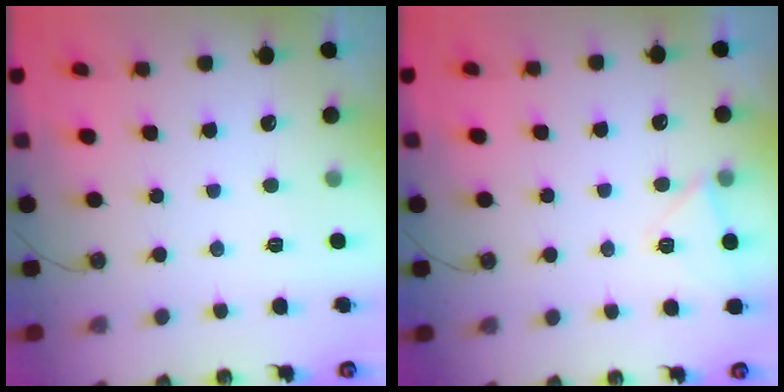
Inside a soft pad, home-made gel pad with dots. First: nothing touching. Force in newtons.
{"total": 4.8, "press": 3.2, "slide": 3.6}